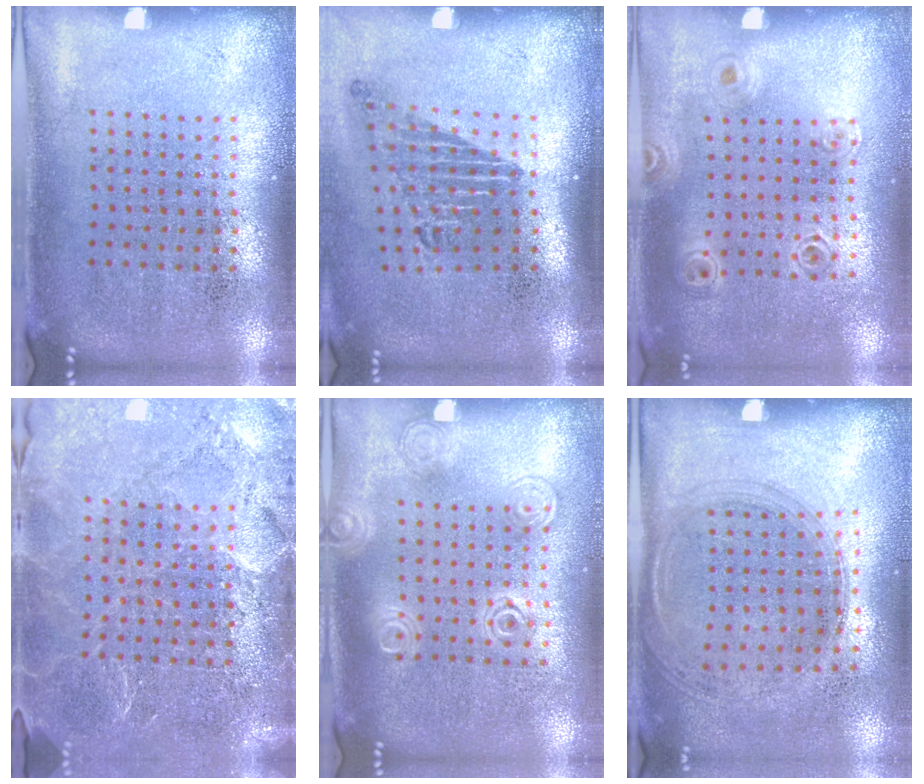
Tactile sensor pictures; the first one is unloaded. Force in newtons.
{"total": 1.8, "press": 1.3, "slide": 1.3}
{"total": 1.0, "press": 1.0, "slide": 0.1}
{"total": 3.5, "press": 3.3, "slide": 1.3}
{"total": 1.2, "press": 1.2, "slide": 0.3}
{"total": 1.3, "press": 1.2, "slide": 0.5}